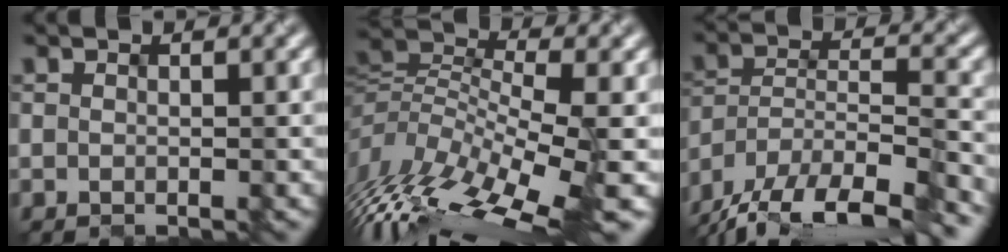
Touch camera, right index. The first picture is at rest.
{"total": 10.6, "force": [-3.9, 4.2, 9.0], "torque": [-0.180, 0.023, -0.071]}
{"total": 15.7, "force": [-13.7, 4.1, 6.4], "torque": [-0.112, -0.013, -0.204]}